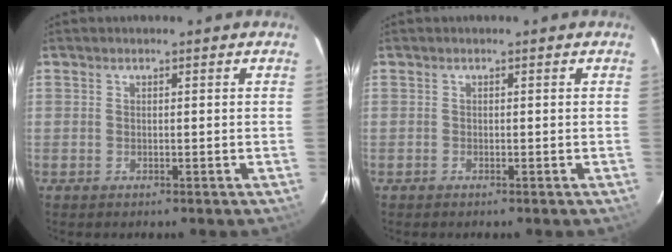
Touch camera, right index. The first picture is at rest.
{"total": 0.0}